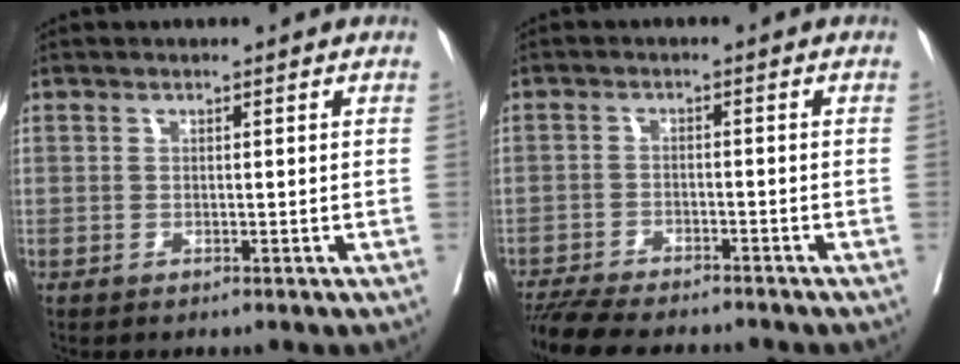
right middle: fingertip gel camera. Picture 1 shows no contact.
{"total": 11.4, "force": [-10.2, 1.8, 4.7], "torque": [-0.069, -0.013, -0.154]}